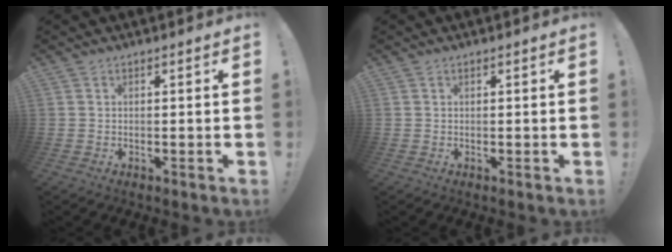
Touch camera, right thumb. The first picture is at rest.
{"total": 0.0}